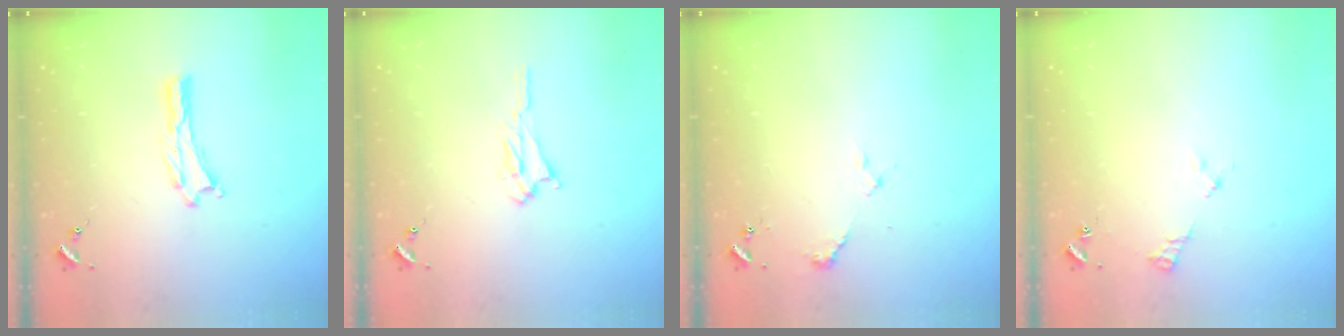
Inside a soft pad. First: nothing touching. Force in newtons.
{"total": 2.5, "press": 2.5, "slide": 0.3}
{"total": 2.3, "press": 2.3, "slide": 0.1}
{"total": 2.5, "press": 2.5, "slide": 0.3}